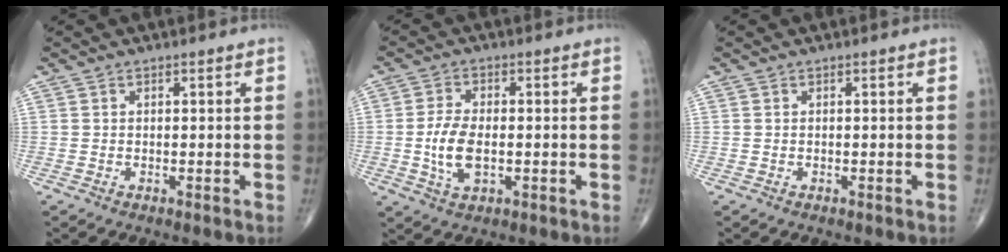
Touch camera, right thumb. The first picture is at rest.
{"total": 7.2, "force": [-0.9, 3.7, 6.2], "torque": [-0.127, -0.002, -0.016]}
{"total": 0.0}